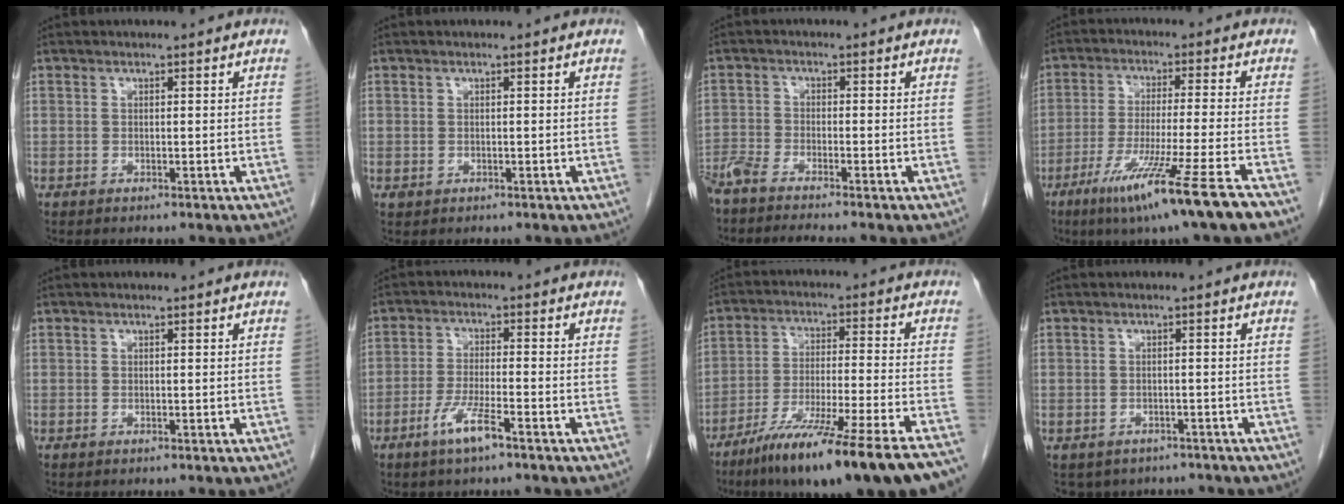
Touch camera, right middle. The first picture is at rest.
{"total": 0.5, "force": [-0.1, 0.5, 0.2], "torque": [-0.004, 0.000, 0.002]}
{"total": 6.6, "force": [-6.0, -0.5, 2.7], "torque": [-0.040, -0.016, -0.106]}
{"total": 13.4, "force": [-8.3, -1.7, 10.3], "torque": [-0.181, -0.046, -0.136]}
{"total": 0.0}
{"total": 5.3, "force": [-3.3, 0.4, 4.1], "torque": [-0.085, -0.006, -0.064]}
{"total": 20.4, "force": [-15.3, -0.4, 13.5], "torque": [-0.176, -0.039, -0.246]}
{"total": 6.4, "force": [-5.3, 3.6, 1.0], "torque": [-0.003, 0.004, -0.062]}